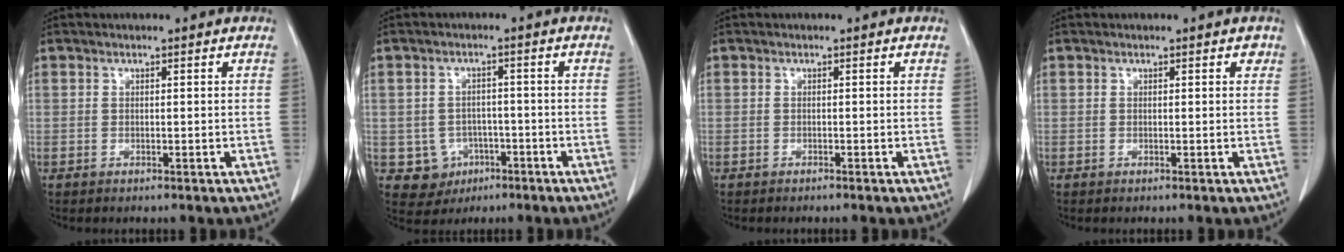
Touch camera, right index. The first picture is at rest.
{"total": 5.1, "force": [-1.9, 4.6, 0.8], "torque": [-0.008, 0.010, -0.020]}
{"total": 0.7, "force": [-0.7, -0.1, 0.3], "torque": [-0.003, 0.000, -0.011]}
{"total": 0.7, "force": [0.4, 0.4, 0.3], "torque": [-0.002, 0.001, 0.001]}